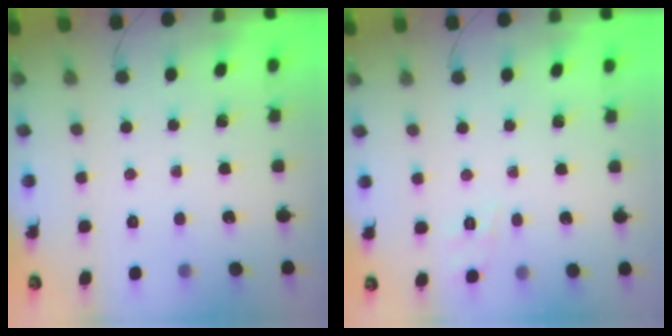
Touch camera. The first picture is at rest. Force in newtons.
{"total": 2.0, "press": 0.8, "slide": 1.9}